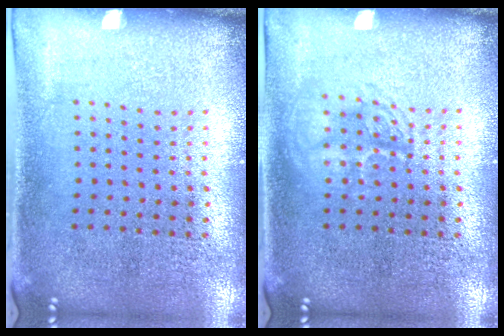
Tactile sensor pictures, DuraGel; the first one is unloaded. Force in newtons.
{"total": 1.9, "press": 1.9, "slide": 0.3}